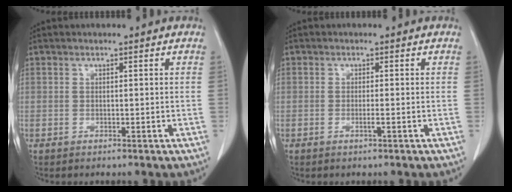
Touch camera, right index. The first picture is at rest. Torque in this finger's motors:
{"motor_torque": [0.02, -0.01, -0.05, 0.00]}